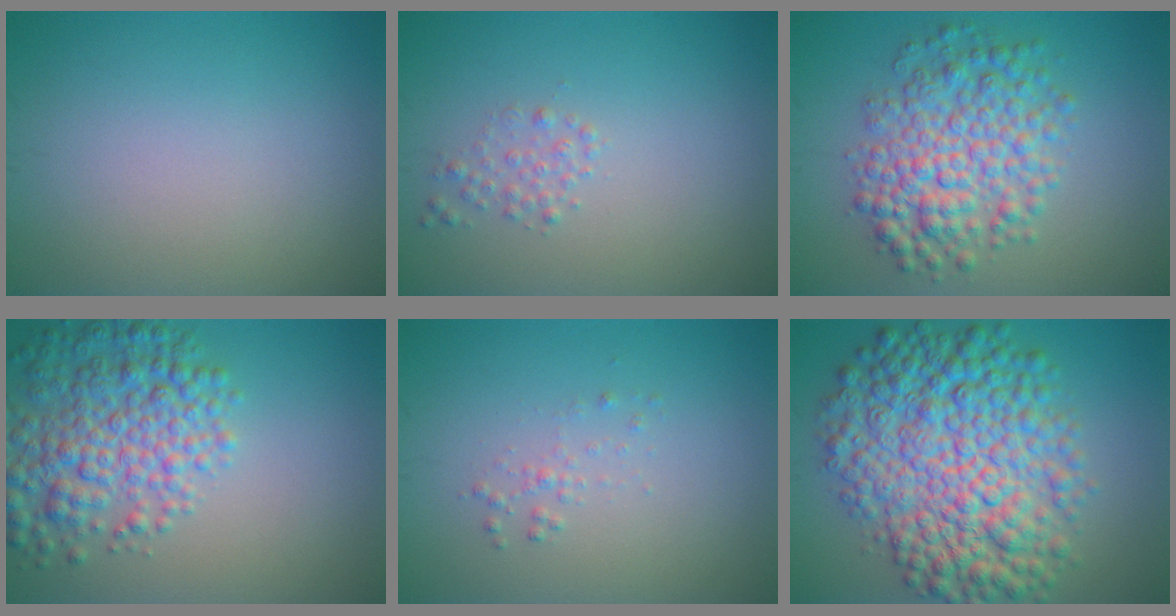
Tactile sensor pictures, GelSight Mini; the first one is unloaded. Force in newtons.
{"total": 1.2, "press": 1.2, "slide": 0.0}
{"total": 6.7, "press": 6.7, "slide": 0.1}
{"total": 6.6, "press": 6.6, "slide": 0.2}
{"total": 0.9, "press": 0.9, "slide": 0.0}
{"total": 11.8, "press": 11.8, "slide": 0.0}